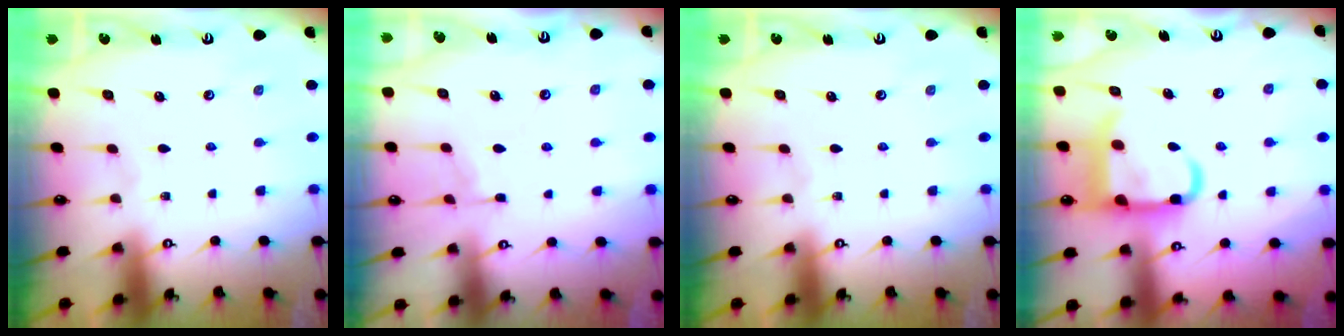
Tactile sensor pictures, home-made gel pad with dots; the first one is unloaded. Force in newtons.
{"total": 3.5, "press": 3.5, "slide": 0.6}
{"total": 0.0}
{"total": 14.4, "press": 14.3, "slide": 1.8}